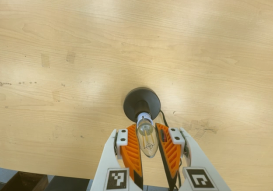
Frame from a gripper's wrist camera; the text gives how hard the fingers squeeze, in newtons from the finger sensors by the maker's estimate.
{"total": 14.9, "left": 14.8, "right": 15.0}